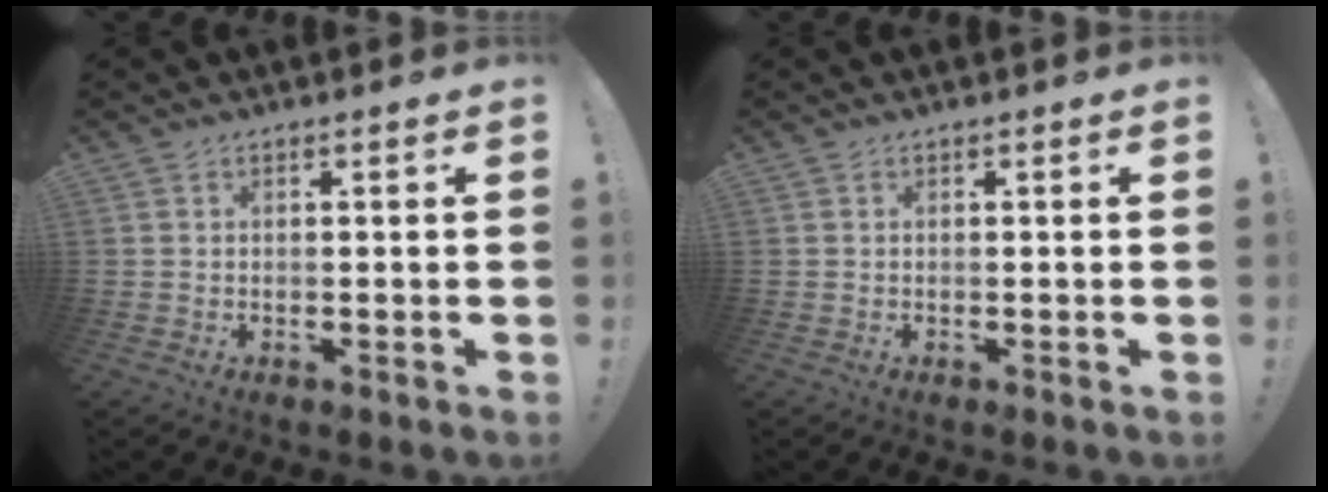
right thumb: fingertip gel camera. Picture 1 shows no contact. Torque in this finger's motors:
{"motor_torque": [-0.04, 0.08, -0.11, -0.04, 0.06]}